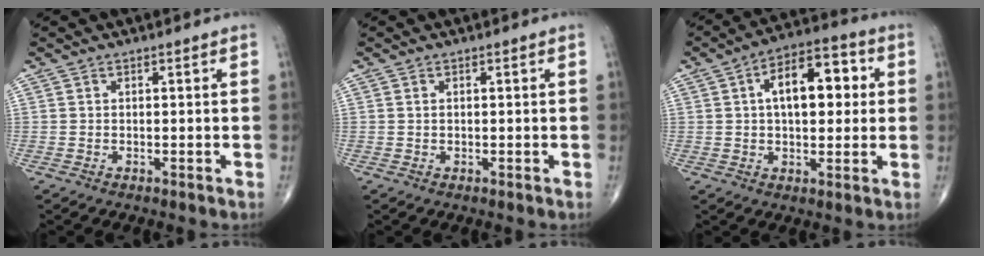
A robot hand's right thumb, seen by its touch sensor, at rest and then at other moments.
{"total": 0.6, "force": [0.2, 0.4, 0.4], "torque": [-0.007, 0.002, 0.005]}
{"total": 13.2, "force": [2.5, 7.0, 10.9], "torque": [-0.139, 0.021, 0.033]}